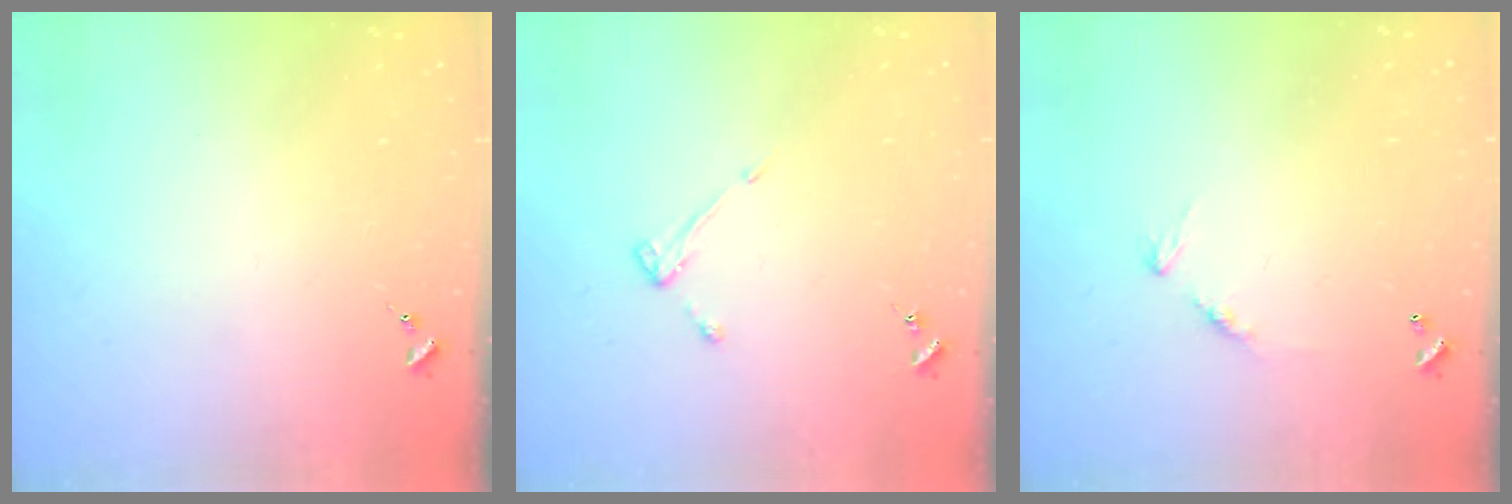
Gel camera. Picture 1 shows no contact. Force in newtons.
{"total": 2.8, "press": 2.8, "slide": 0.3}
{"total": 7.3, "press": 7.3, "slide": 0.5}